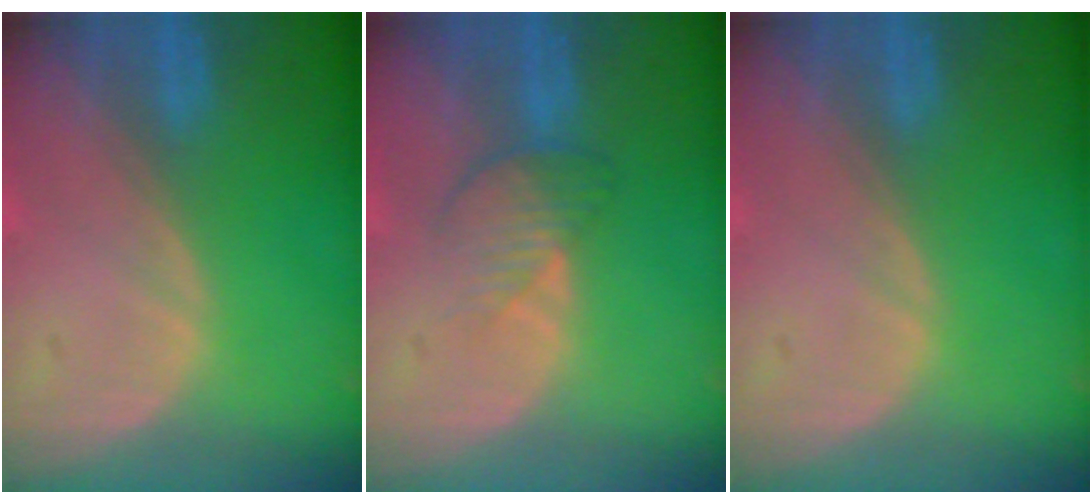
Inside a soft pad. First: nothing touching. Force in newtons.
{"total": 4.0, "press": 3.5, "slide": 2.1}
{"total": 0.0}